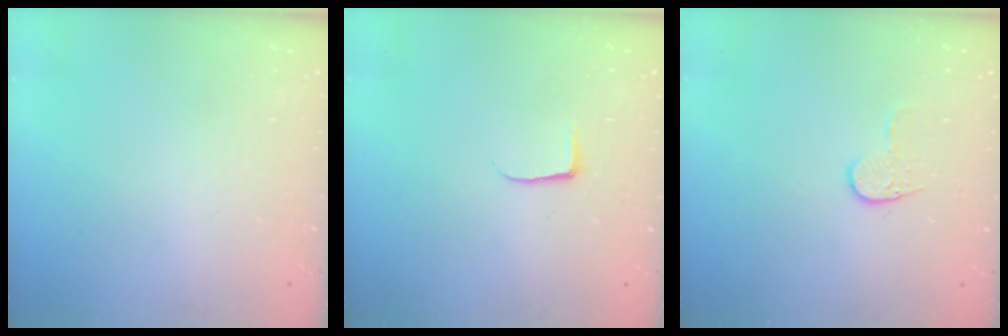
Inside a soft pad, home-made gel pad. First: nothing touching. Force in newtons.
{"total": 3.8, "press": 3.8, "slide": 0.5}
{"total": 5.3, "press": 5.2, "slide": 0.5}